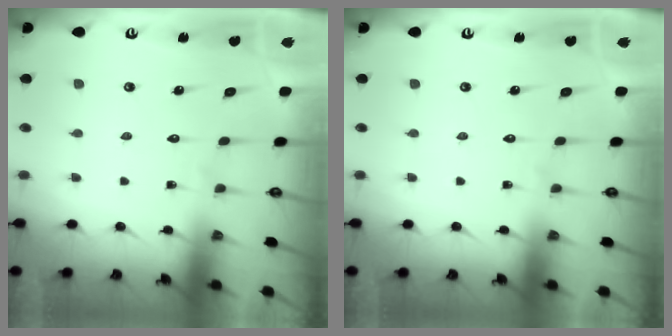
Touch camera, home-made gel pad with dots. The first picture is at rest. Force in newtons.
{"total": 0.0}